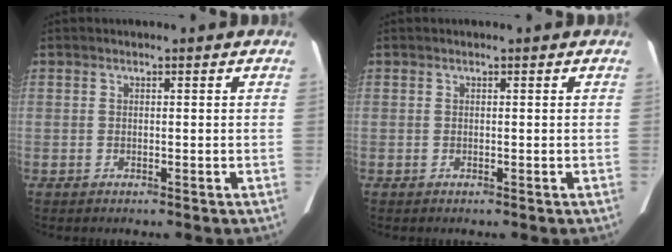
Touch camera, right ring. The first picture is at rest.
{"total": 0.0}